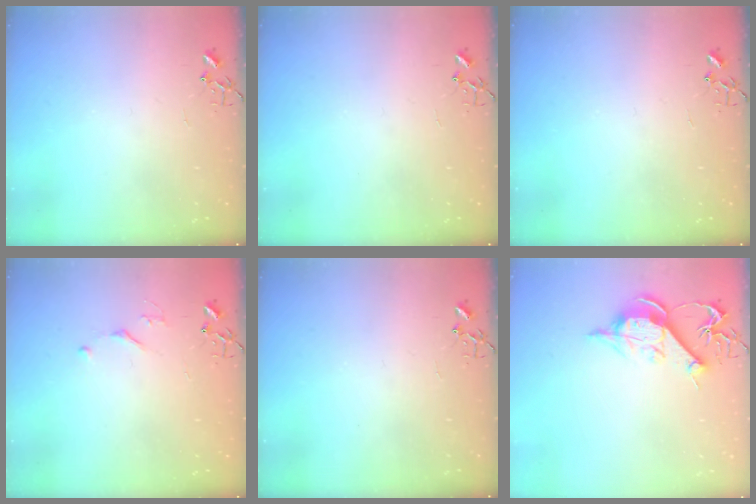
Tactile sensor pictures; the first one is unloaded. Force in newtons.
{"total": 0.0}
{"total": 0.0}
{"total": 3.9, "press": 3.9, "slide": 0.5}
{"total": 0.0}
{"total": 11.6, "press": 11.6, "slide": 0.9}